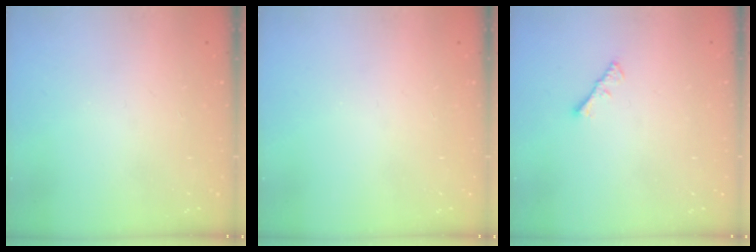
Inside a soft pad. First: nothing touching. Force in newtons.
{"total": 0.0}
{"total": 1.1, "press": 1.1, "slide": 0.4}